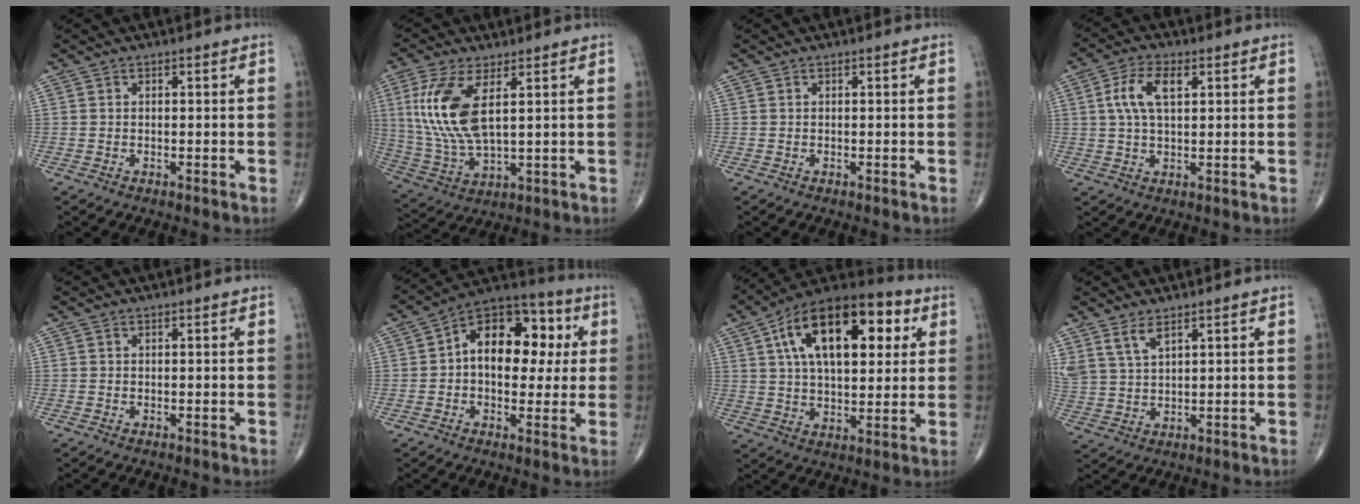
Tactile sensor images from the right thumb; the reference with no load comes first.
{"total": 13.6, "force": [3.7, 5.4, 11.9], "torque": [-0.271, -0.014, 0.085]}
{"total": 0.0}
{"total": 7.3, "force": [2.1, 3.5, 6.0], "torque": [-0.127, 0.009, 0.040]}
{"total": 0.0}
{"total": 16.9, "force": [2.5, 10.6, 13.0], "torque": [-0.145, 0.029, 0.028]}
{"total": 22.8, "force": [7.4, 11.5, 18.2], "torque": [-0.270, 0.010, 0.112]}
{"total": 5.1, "force": [3.5, 1.9, 3.2], "torque": [-0.067, -0.015, 0.079]}